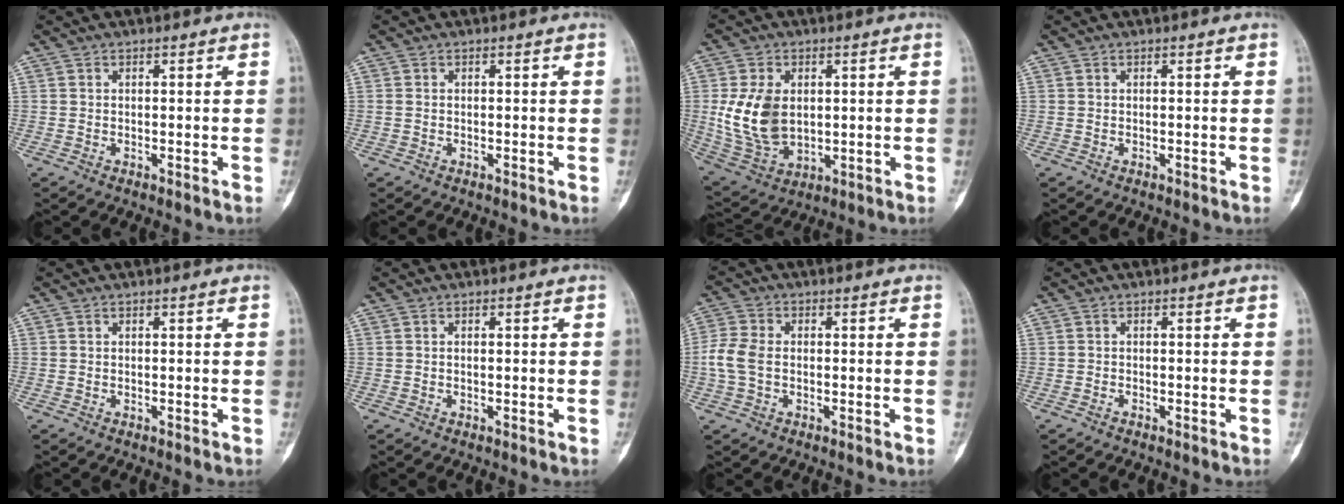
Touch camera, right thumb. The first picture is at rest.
{"total": 0.5, "force": [0.0, 0.3, 0.4], "torque": [-0.012, 0.000, 0.002]}
{"total": 12.8, "force": [1.2, 8.5, 9.5], "torque": [-0.172, -0.011, 0.040]}
{"total": 0.0}
{"total": 0.0}
{"total": 0.0}
{"total": 5.8, "force": [-0.5, 3.8, 4.3], "torque": [-0.110, 0.011, -0.015]}
{"total": 0.0}